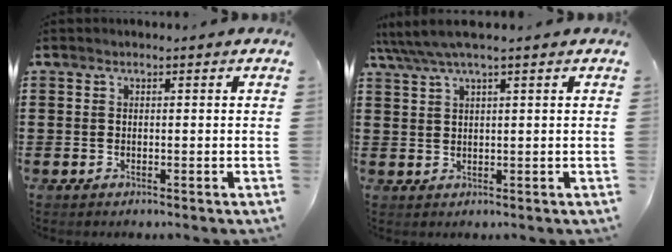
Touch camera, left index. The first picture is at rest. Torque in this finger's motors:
{"motor_torque": [1.10, -1.04, 0.48, 0.14]}